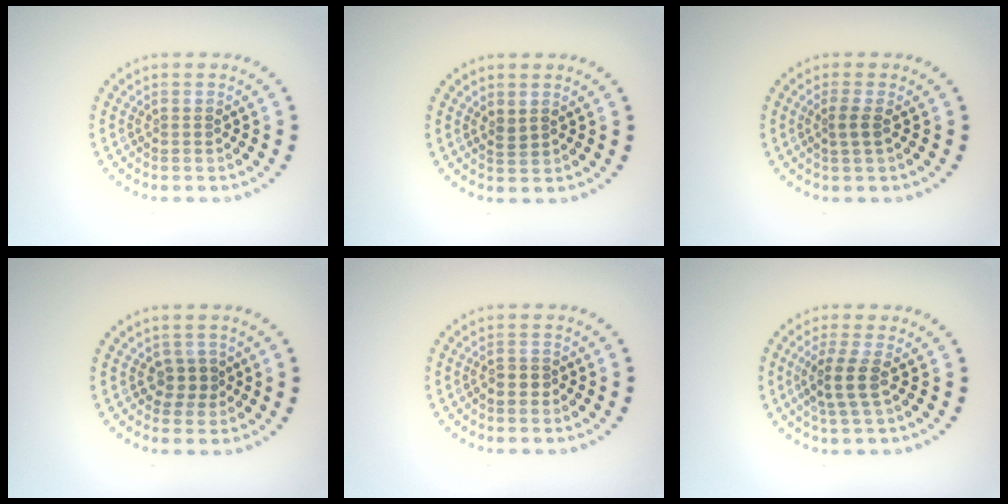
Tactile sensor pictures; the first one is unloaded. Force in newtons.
{"total": 0.8, "press": 0.7, "slide": 0.4}
{"total": 1.3, "press": 1.1, "slide": 0.8}
{"total": 1.8, "press": 1.5, "slide": 1.0}
{"total": 1.3, "press": 1.2, "slide": 0.5}
{"total": 2.5, "press": 2.1, "slide": 1.5}